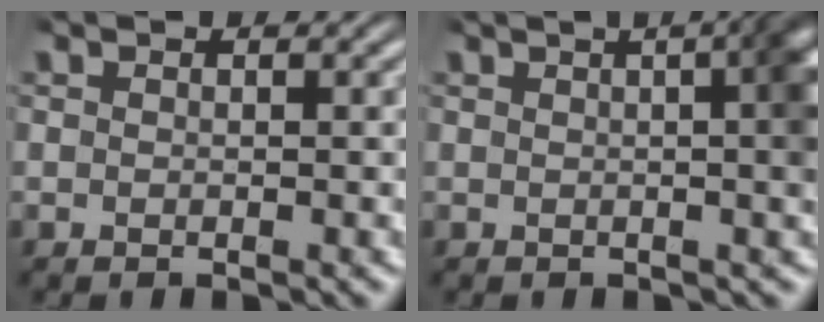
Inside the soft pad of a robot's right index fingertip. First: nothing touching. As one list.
[{"total": 9.3, "force": [2.1, 3.6, 8.3], "torque": [-0.063, 0.035, 0.017]}]